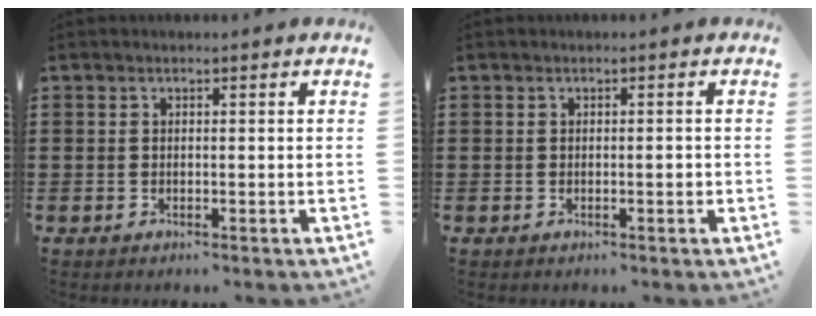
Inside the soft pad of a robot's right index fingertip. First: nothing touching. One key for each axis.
{"total": 1.1, "fx": -0.2, "fy": 0.3, "fz": 1.1, "tx": -0.019, "ty": -0.002, "tz": -0.004}